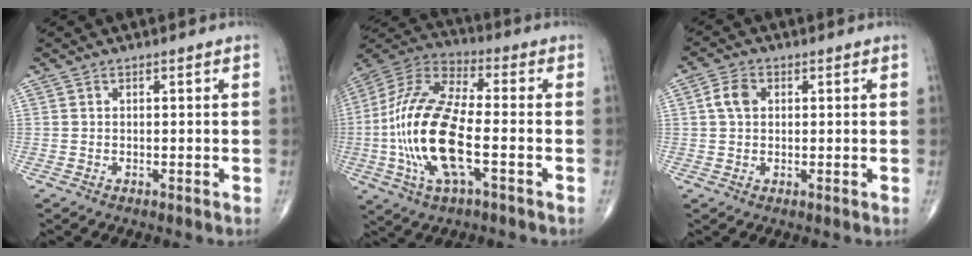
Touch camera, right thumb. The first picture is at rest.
{"total": 20.3, "force": [-3.9, 7.5, 18.5], "torque": [-0.404, 0.020, -0.072]}
{"total": 3.9, "force": [0.8, 2.8, 2.5], "torque": [-0.049, 0.006, 0.011]}